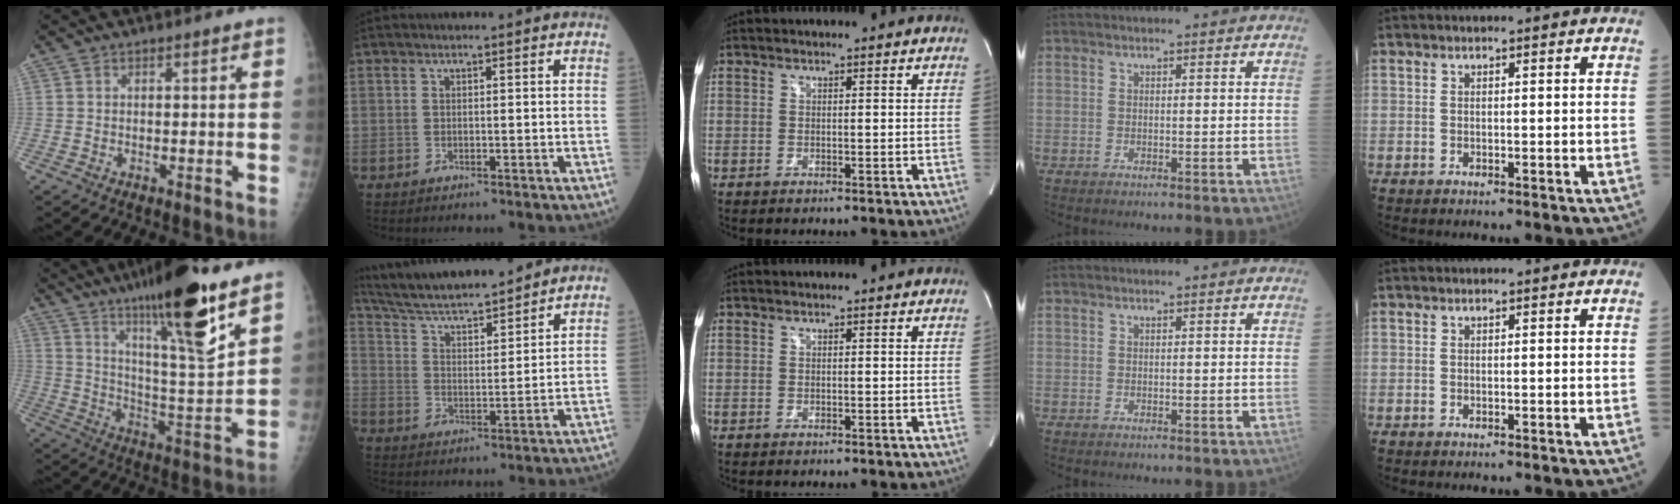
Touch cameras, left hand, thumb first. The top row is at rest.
{"thumb": {"total": 20.8, "force": [13.3, 2.6, 15.7], "torque": [-0.234, -0.070, 0.220]}, "index": {"total": 16.9, "force": [15.4, 1.7, 6.7], "torque": [-0.123, 0.017, 0.258]}}